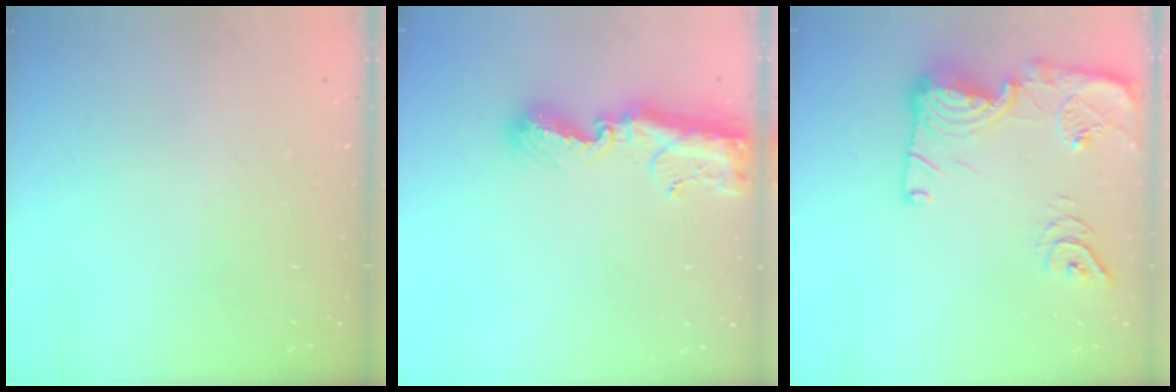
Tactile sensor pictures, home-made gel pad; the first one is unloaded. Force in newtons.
{"total": 9.7, "press": 9.6, "slide": 0.9}
{"total": 21.3, "press": 21.2, "slide": 1.9}